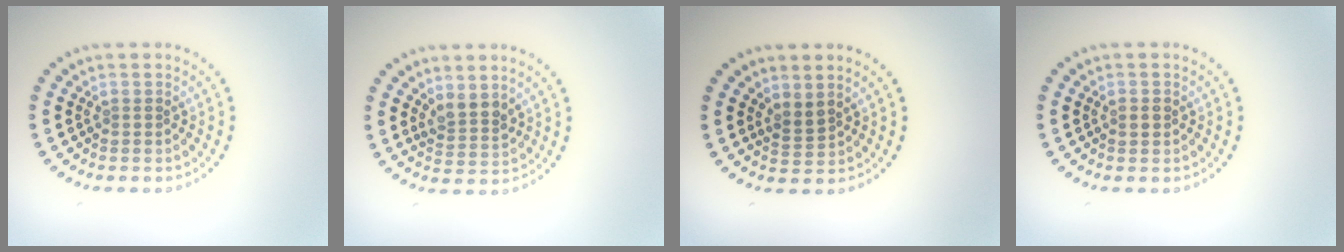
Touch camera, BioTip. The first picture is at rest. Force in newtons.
{"total": 2.1, "press": 1.8, "slide": 1.1}
{"total": 1.7, "press": 1.2, "slide": 1.2}
{"total": 1.1, "press": 1.1, "slide": 0.1}